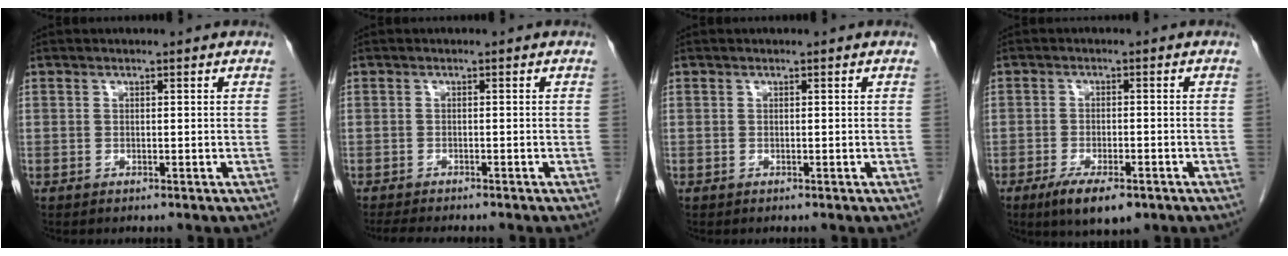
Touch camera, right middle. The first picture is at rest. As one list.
[{"total": 5.6, "force": [-4.9, 1.0, 2.6], "torque": [-0.037, -0.010, -0.070]}, {"total": 0.0}, {"total": 6.8, "force": [-4.3, 2.2, 4.8], "torque": [-0.081, -0.012, -0.064]}]